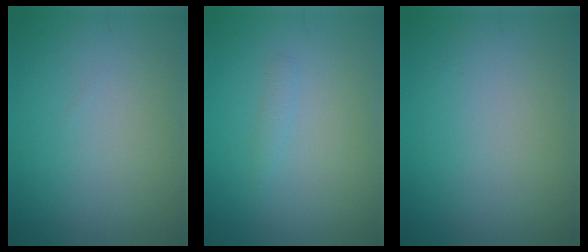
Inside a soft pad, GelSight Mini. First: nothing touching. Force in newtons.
{"total": 0.7, "press": 0.7, "slide": 0.1}
{"total": 0.0}